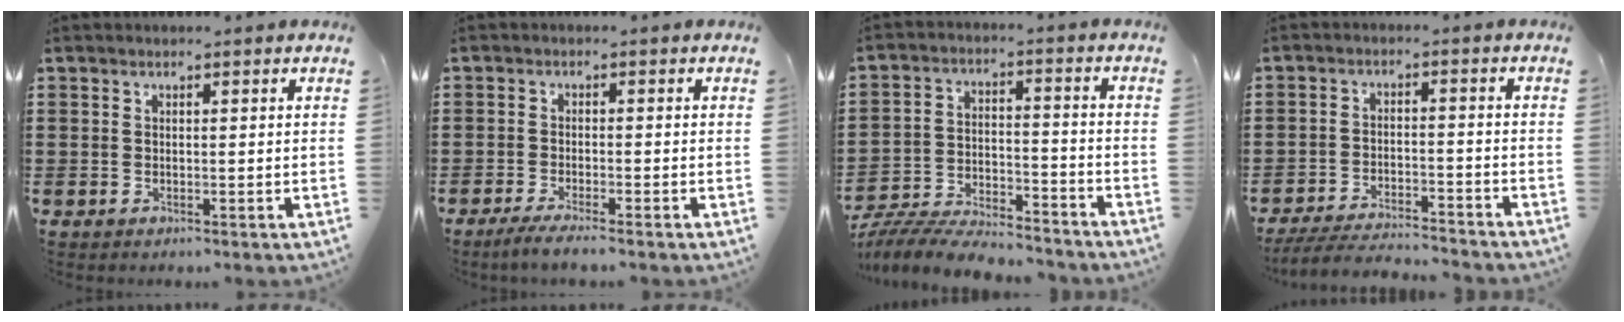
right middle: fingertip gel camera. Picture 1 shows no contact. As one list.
[{"total": 2.1, "force": [-1.8, -0.1, 1.1], "torque": [-0.017, 0.001, -0.034]}, {"total": 8.0, "force": [-7.7, 0.8, 1.8], "torque": [-0.036, 0.009, -0.152]}, {"total": 5.1, "force": [-4.9, 0.2, 1.3], "torque": [-0.034, -0.005, -0.101]}]